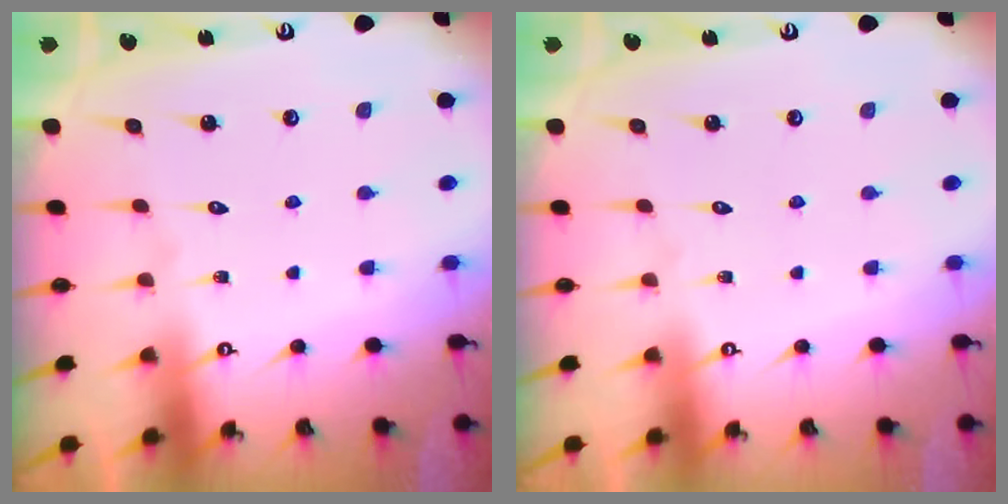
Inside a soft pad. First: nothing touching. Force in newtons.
{"total": 0.0}